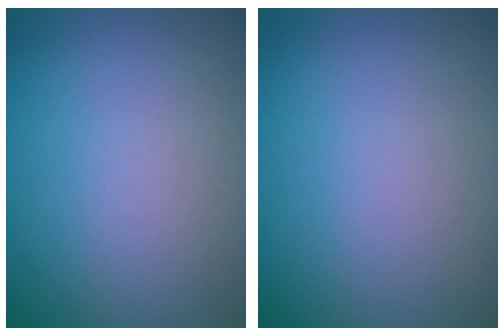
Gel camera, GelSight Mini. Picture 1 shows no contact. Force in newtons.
{"total": 0.0}